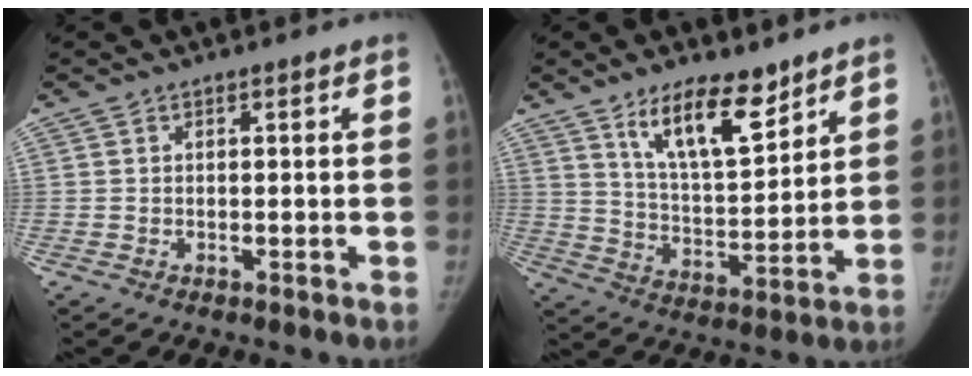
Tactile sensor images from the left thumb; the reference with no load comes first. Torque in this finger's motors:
{"motor_torque": [0.29, -0.03, 1.49, -1.26, 0.17]}